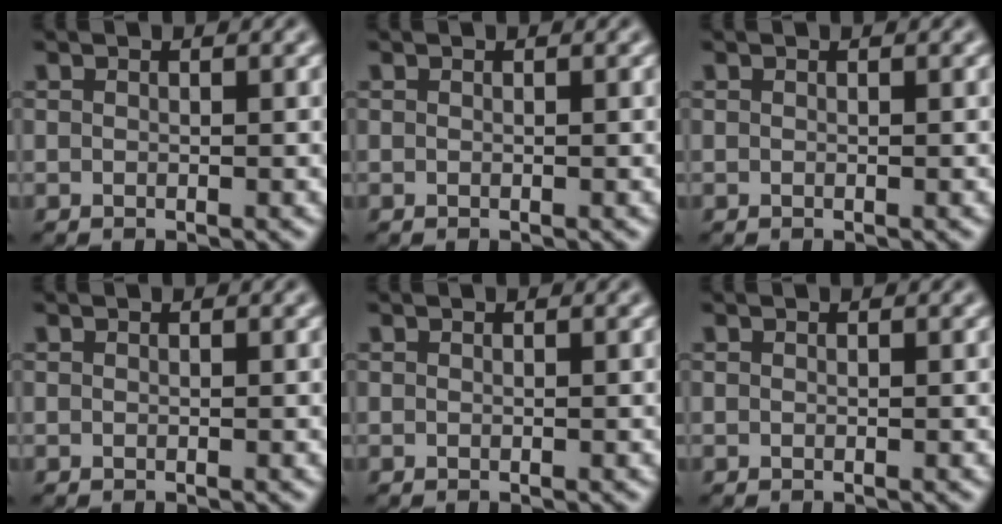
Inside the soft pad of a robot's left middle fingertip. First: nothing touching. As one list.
[{"total": 0.0}, {"total": 0.0}, {"total": 0.0}, {"total": 0.0}, {"total": 0.0}]